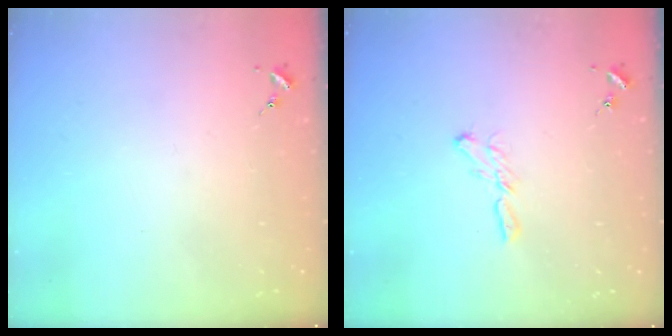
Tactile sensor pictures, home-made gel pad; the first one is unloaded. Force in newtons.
{"total": 5.6, "press": 5.6, "slide": 0.2}